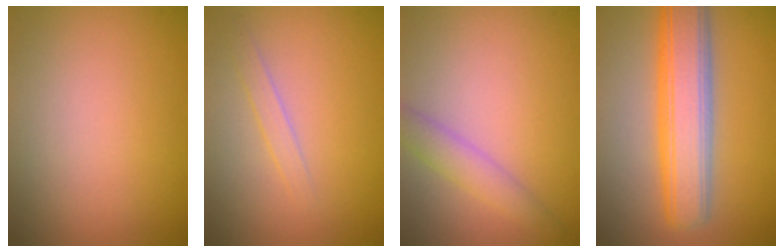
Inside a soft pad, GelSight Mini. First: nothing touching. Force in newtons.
{"total": 1.3, "press": 1.3, "slide": 0.0}
{"total": 2.4, "press": 2.4, "slide": 0.1}
{"total": 7.6, "press": 7.6, "slide": 0.2}